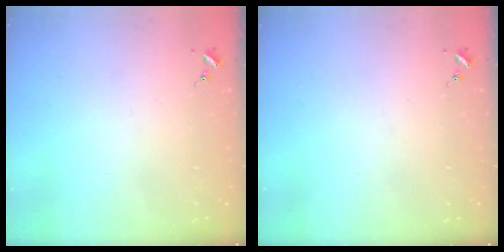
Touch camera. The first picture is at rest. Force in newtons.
{"total": 0.0}